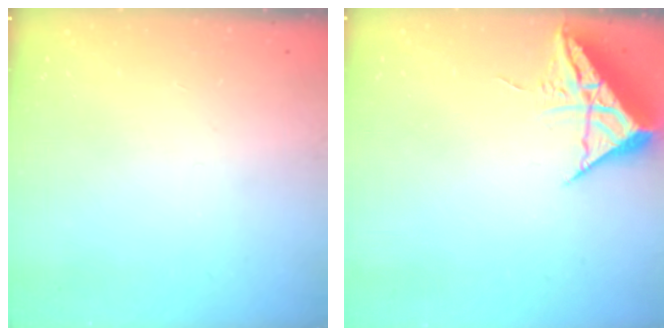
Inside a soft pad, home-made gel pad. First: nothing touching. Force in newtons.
{"total": 10.0, "press": 9.9, "slide": 0.8}